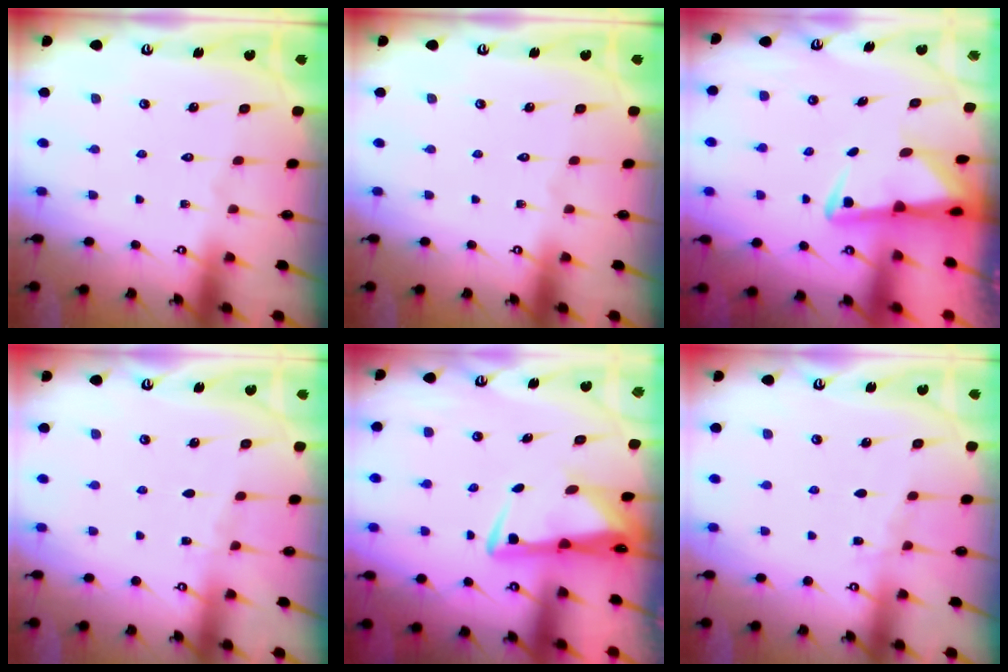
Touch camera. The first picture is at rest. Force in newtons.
{"total": 0.0}
{"total": 3.5, "press": 3.4, "slide": 0.6}
{"total": 2.4, "press": 2.4, "slide": 0.4}
{"total": 4.6, "press": 4.4, "slide": 1.3}
{"total": 3.5, "press": 3.5, "slide": 0.5}